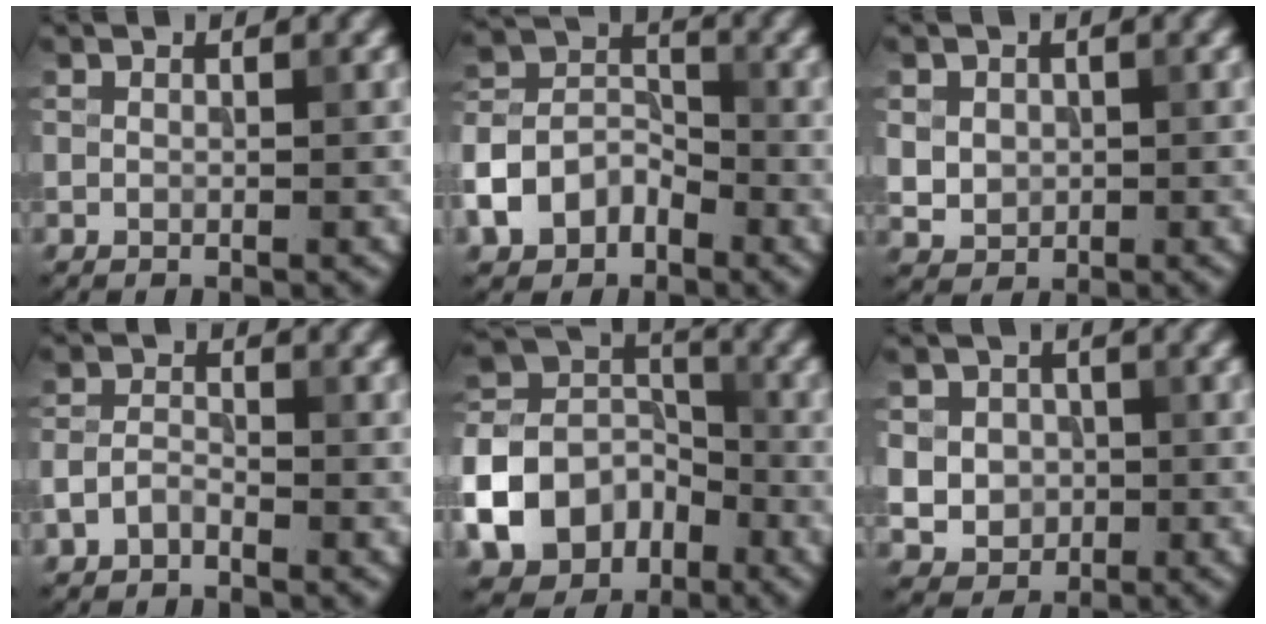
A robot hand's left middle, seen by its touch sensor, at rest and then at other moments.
{"total": 5.6, "force": [-3.0, 4.1, 2.4], "torque": [-0.050, 0.003, -0.065]}
{"total": 2.5, "force": [0.3, 2.2, 1.1], "torque": [-0.027, -0.004, 0.013]}
{"total": 1.6, "force": [-1.1, 0.8, 0.8], "torque": [-0.017, 0.006, -0.027]}
{"total": 8.9, "force": [-4.0, 6.8, 4.1], "torque": [-0.087, 0.002, -0.089]}
{"total": 4.9, "force": [0.3, 4.5, 2.1], "torque": [-0.032, 0.012, -0.006]}